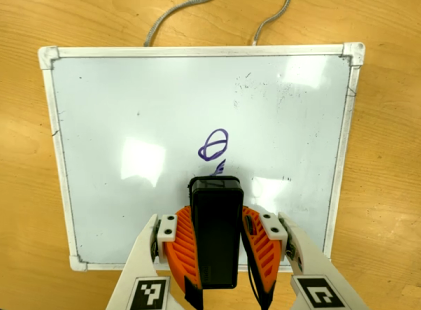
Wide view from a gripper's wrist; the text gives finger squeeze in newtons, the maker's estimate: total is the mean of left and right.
{"total": 5.7, "left": 4.9, "right": 6.5}